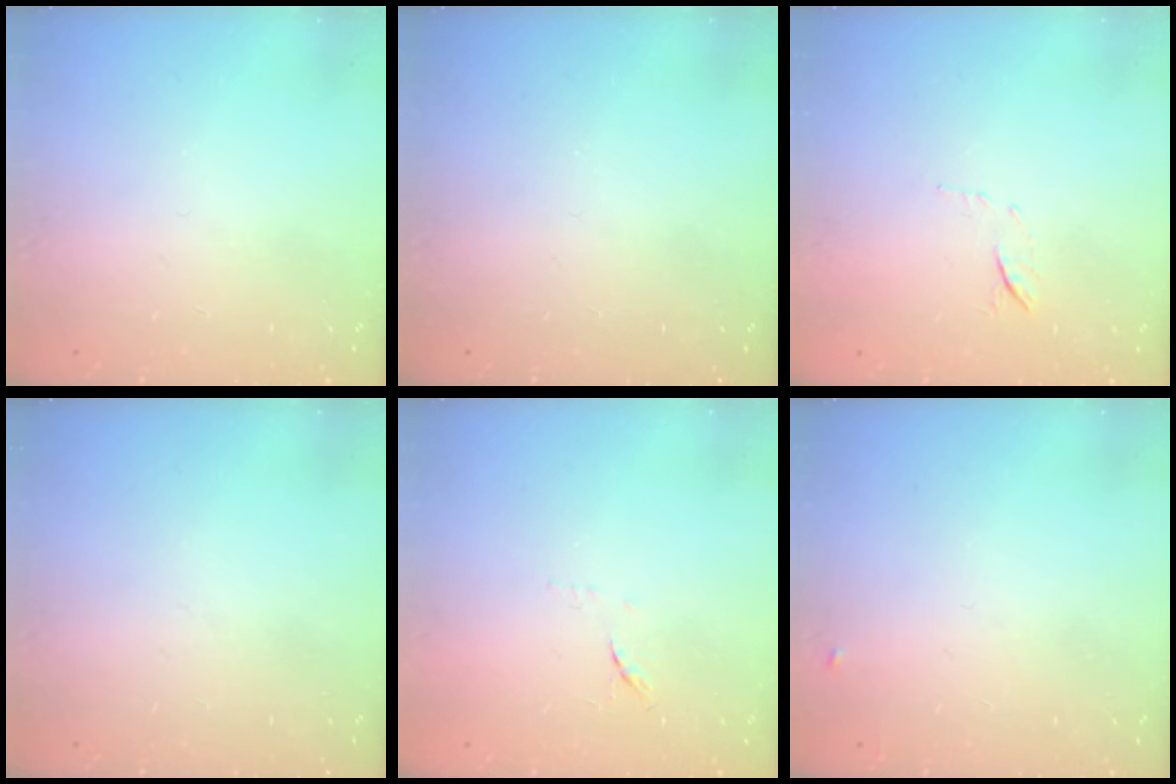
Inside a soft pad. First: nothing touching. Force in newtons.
{"total": 0.0}
{"total": 6.1, "press": 5.9, "slide": 1.5}
{"total": 0.0}
{"total": 6.2, "press": 6.1, "slide": 0.9}
{"total": 3.9, "press": 3.9, "slide": 0.5}